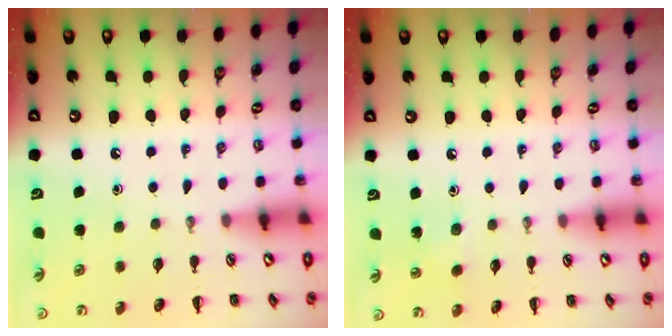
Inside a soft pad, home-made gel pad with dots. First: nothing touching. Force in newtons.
{"total": 5.0, "press": 4.7, "slide": 1.6}